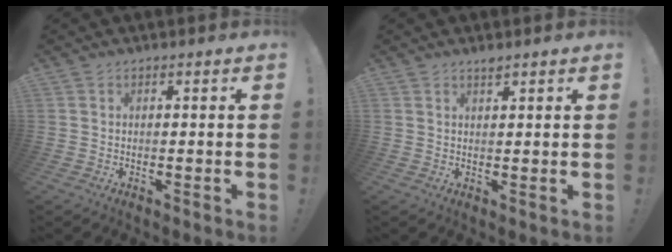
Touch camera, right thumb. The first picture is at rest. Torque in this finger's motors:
{"motor_torque": [-0.21, -0.08, 0.18, -0.07, 0.03]}